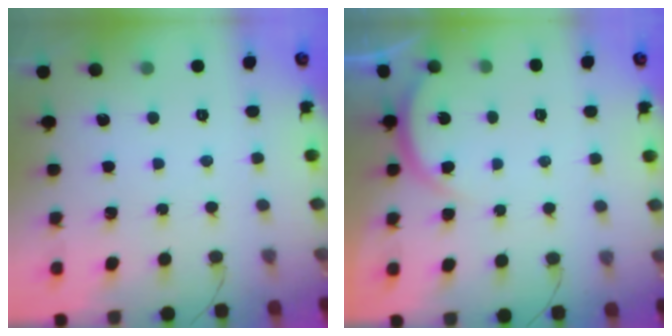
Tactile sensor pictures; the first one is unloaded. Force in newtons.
{"total": 4.3, "press": 4.3, "slide": 0.5}